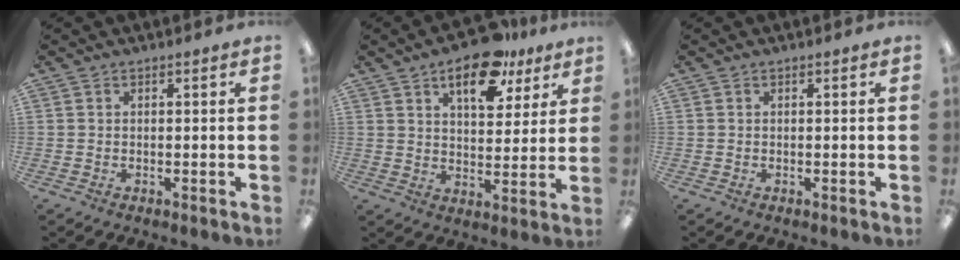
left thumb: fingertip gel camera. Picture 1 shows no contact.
{"total": 13.4, "force": [8.8, 6.3, 8.0], "torque": [-0.107, -0.039, 0.147]}
{"total": 0.0}